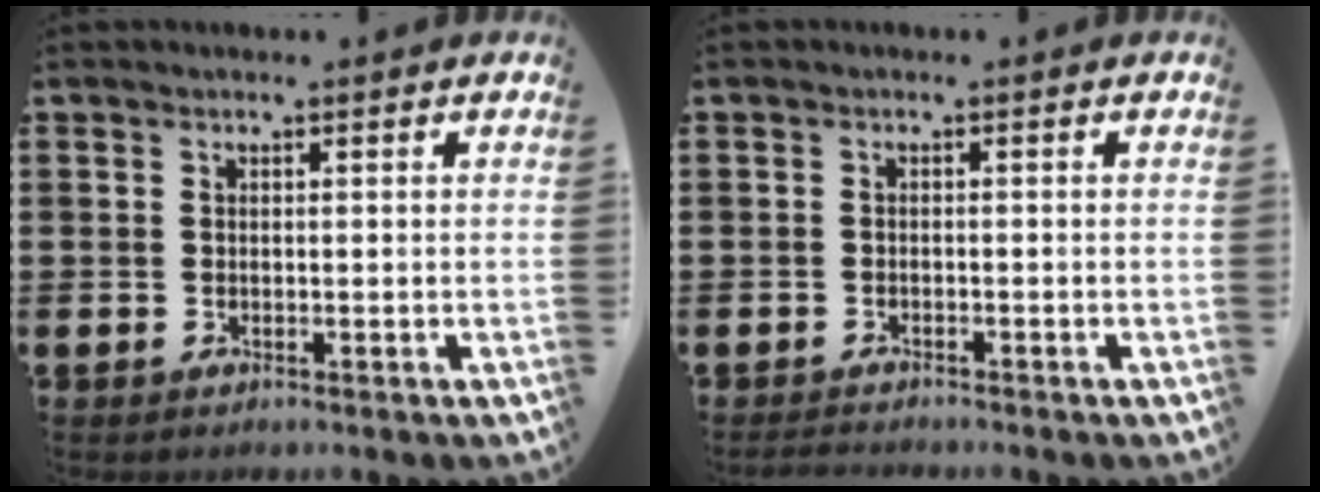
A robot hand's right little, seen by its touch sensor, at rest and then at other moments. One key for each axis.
{"total": 0.6, "fx": -0.6, "fy": 0.0, "fz": 0.1, "tx": -0.003, "ty": -0.003, "tz": -0.013}